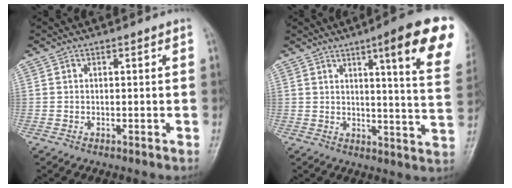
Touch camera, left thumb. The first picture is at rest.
{"total": 17.0, "force": [8.4, 2.2, 14.7], "torque": [-0.163, -0.037, 0.102]}